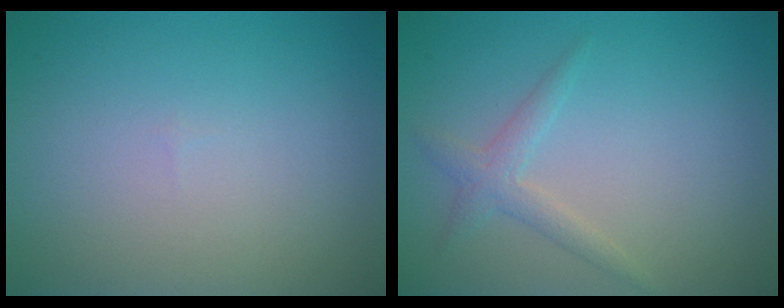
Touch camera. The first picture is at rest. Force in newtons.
{"total": 1.8, "press": 1.8, "slide": 0.1}